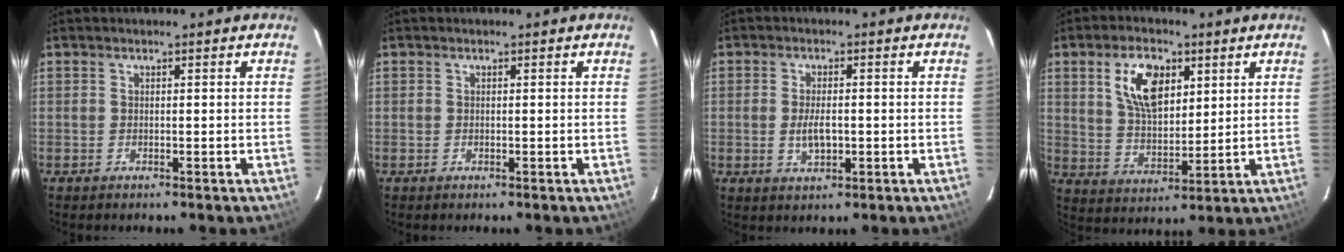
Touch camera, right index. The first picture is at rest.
{"total": 0.0}
{"total": 4.2, "force": [-0.6, 2.0, 3.6], "torque": [-0.069, -0.005, -0.007]}
{"total": 10.9, "force": [4.5, 5.9, 7.9], "torque": [-0.147, 0.014, 0.089]}